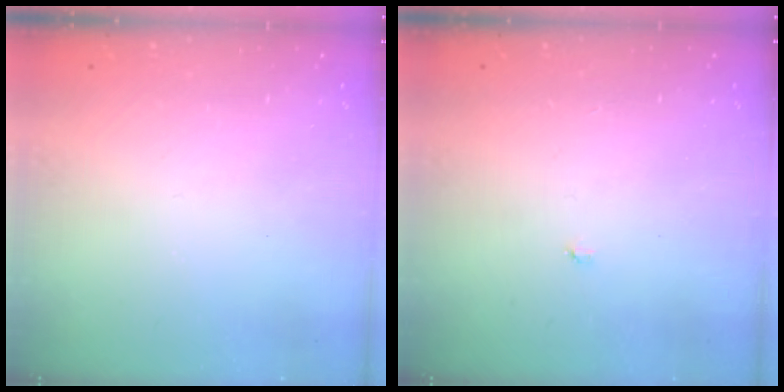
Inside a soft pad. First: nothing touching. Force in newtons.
{"total": 2.9, "press": 2.9, "slide": 0.3}